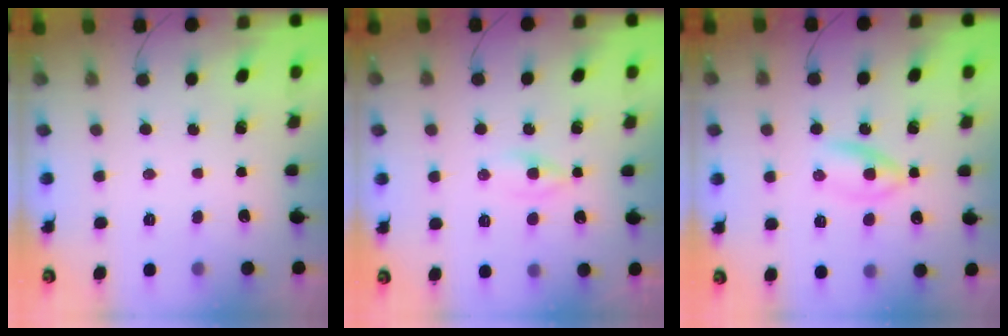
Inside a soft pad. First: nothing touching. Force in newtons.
{"total": 1.1, "press": 0.8, "slide": 0.7}
{"total": 3.0, "press": 2.7, "slide": 1.4}